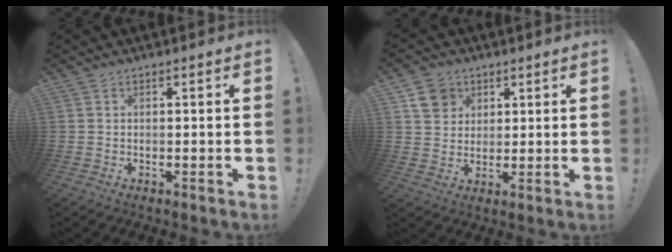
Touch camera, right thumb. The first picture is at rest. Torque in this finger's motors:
{"motor_torque": [0.48, 0.32, 0.29, 0.06, -0.02]}